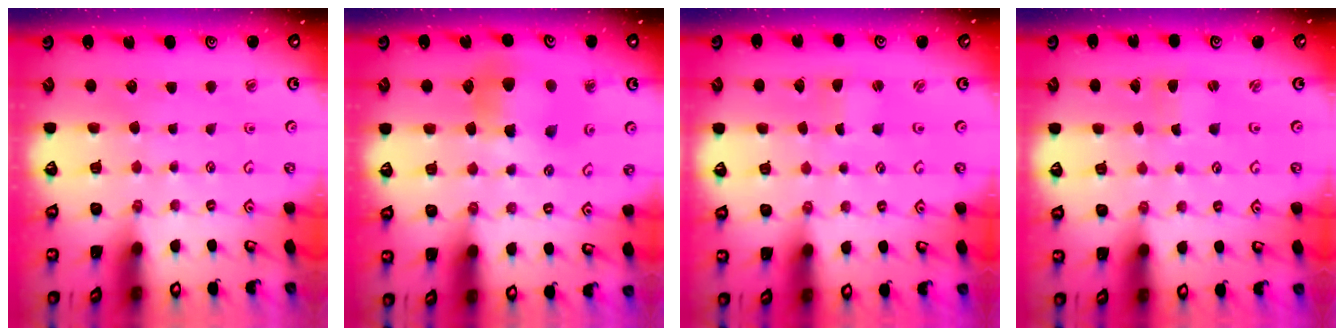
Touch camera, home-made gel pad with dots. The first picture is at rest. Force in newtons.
{"total": 8.5, "press": 8.4, "slide": 0.7}
{"total": 0.0}
{"total": 0.6, "press": 0.6, "slide": 0.1}